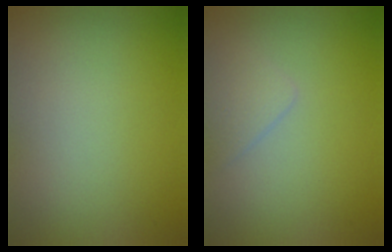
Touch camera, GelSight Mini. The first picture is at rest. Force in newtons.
{"total": 1.3, "press": 1.3, "slide": 0.1}